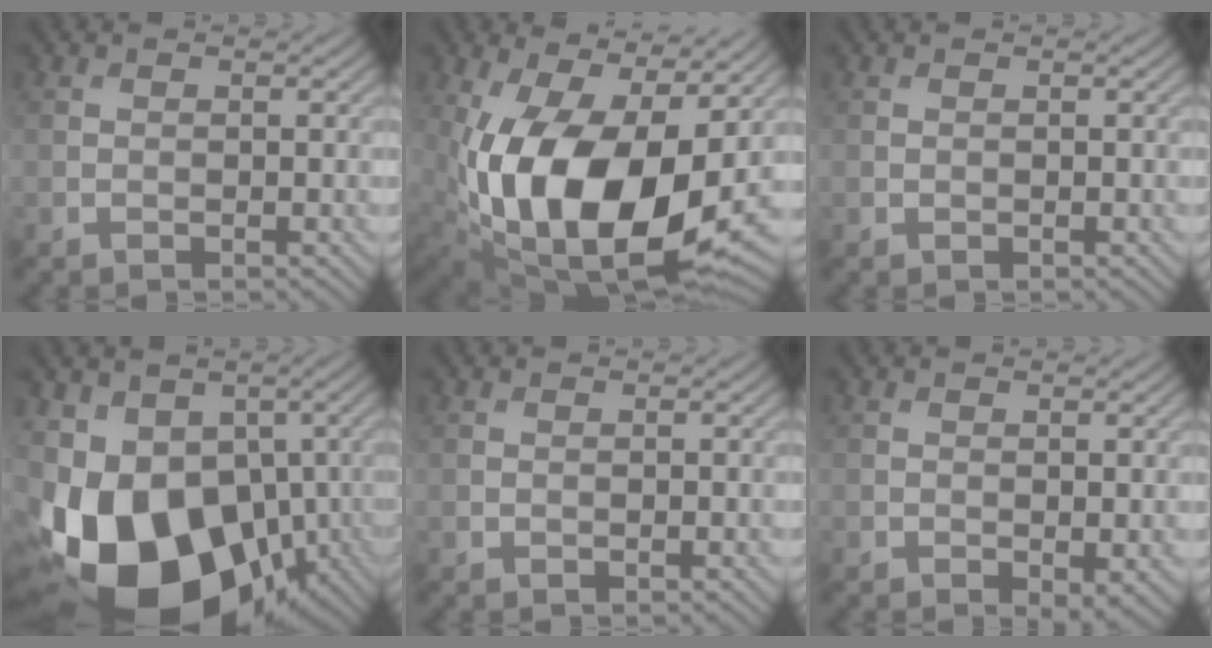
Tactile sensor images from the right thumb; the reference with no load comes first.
{"total": 19.0, "force": [-1.2, 10.4, 15.9], "torque": [-0.311, -0.039, -0.008]}
{"total": 0.0}
{"total": 19.2, "force": [-5.9, 13.4, 12.4], "torque": [-0.244, -0.030, -0.086]}
{"total": 0.0}
{"total": 1.6, "force": [-0.4, 0.7, 1.4], "torque": [-0.023, -0.010, -0.005]}